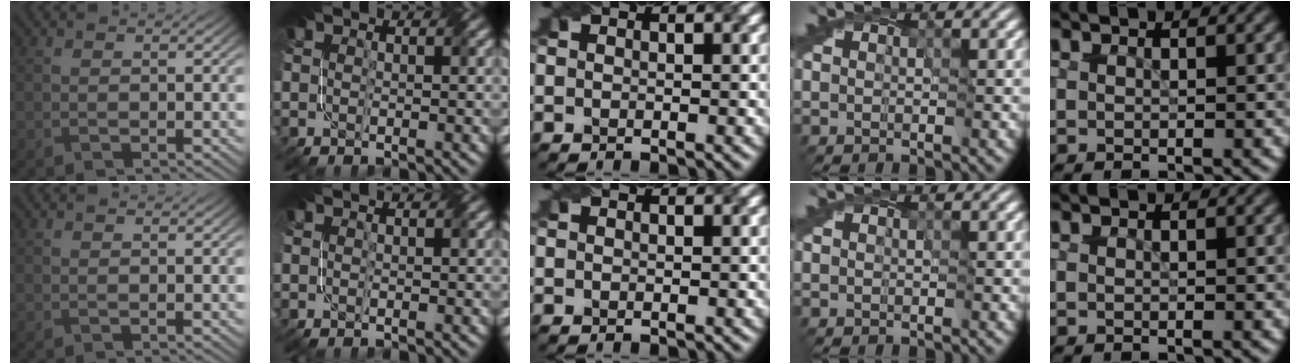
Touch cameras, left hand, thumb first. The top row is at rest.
{}